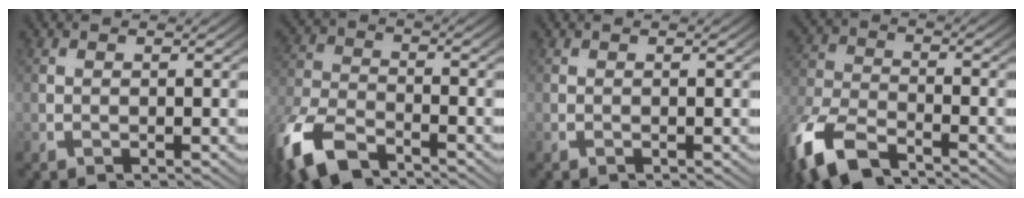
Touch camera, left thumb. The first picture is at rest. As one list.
[{"total": 5.9, "force": [-3.7, 3.3, 3.1], "torque": [-0.091, -0.009, -0.066]}, {"total": 0.0}, {"total": 5.8, "force": [-3.3, 3.2, 3.5], "torque": [-0.099, -0.001, -0.064]}]